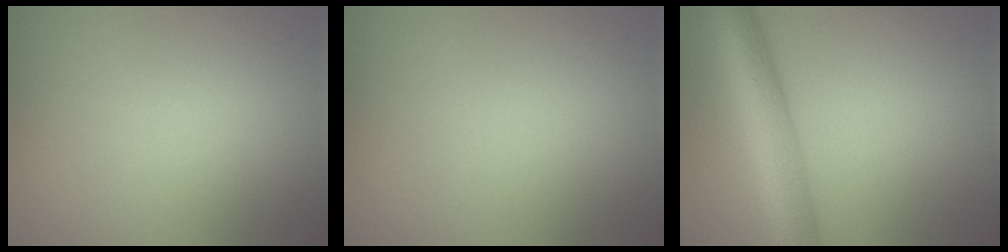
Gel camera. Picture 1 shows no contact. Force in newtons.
{"total": 0.0}
{"total": 7.5, "press": 7.5, "slide": 0.2}